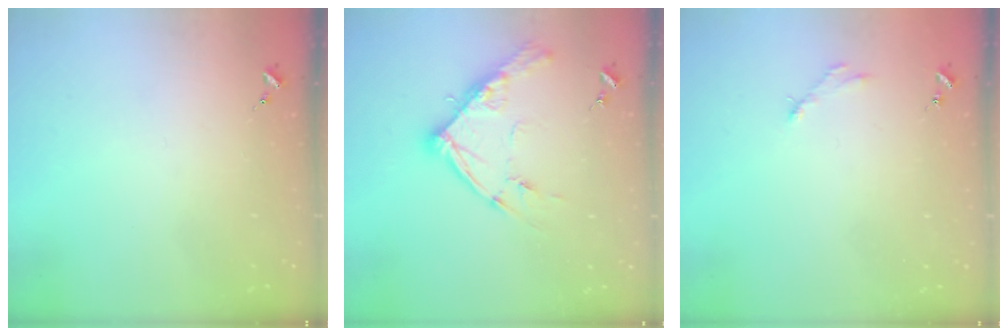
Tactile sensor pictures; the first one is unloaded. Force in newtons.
{"total": 13.3, "press": 13.2, "slide": 1.2}
{"total": 2.5, "press": 2.5, "slide": 0.3}